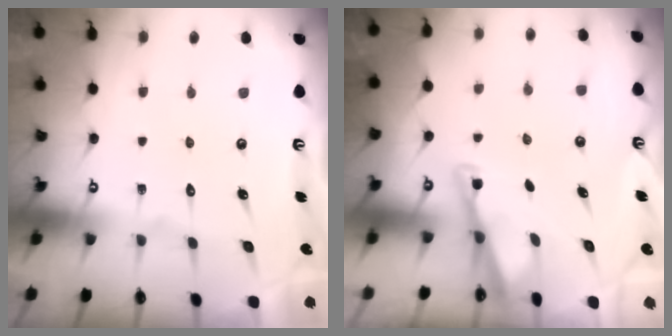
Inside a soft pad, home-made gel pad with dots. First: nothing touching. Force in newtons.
{"total": 3.1, "press": 3.1, "slide": 0.3}